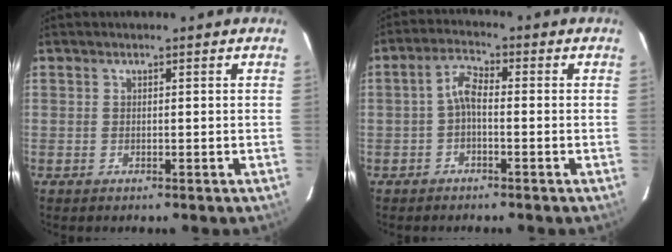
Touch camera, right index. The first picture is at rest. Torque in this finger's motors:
{"motor_torque": [0.45, -0.24, 0.31, 0.07]}